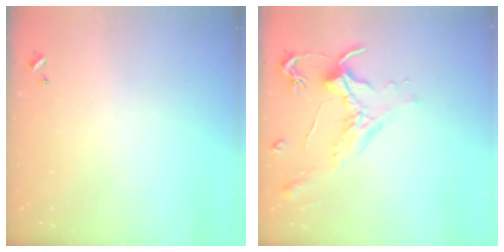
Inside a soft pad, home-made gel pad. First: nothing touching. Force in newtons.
{"total": 1.6, "press": 1.4, "slide": 0.7}